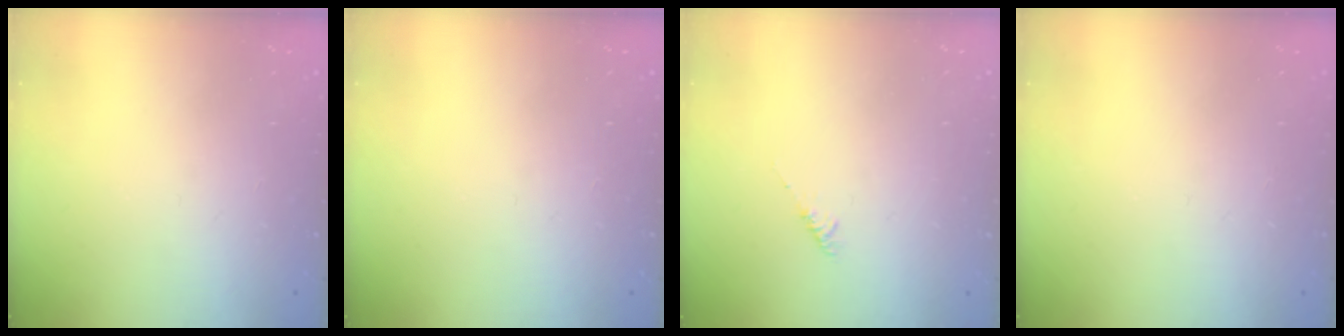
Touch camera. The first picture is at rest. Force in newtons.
{"total": 0.0}
{"total": 2.0, "press": 1.9, "slide": 0.4}
{"total": 0.0}